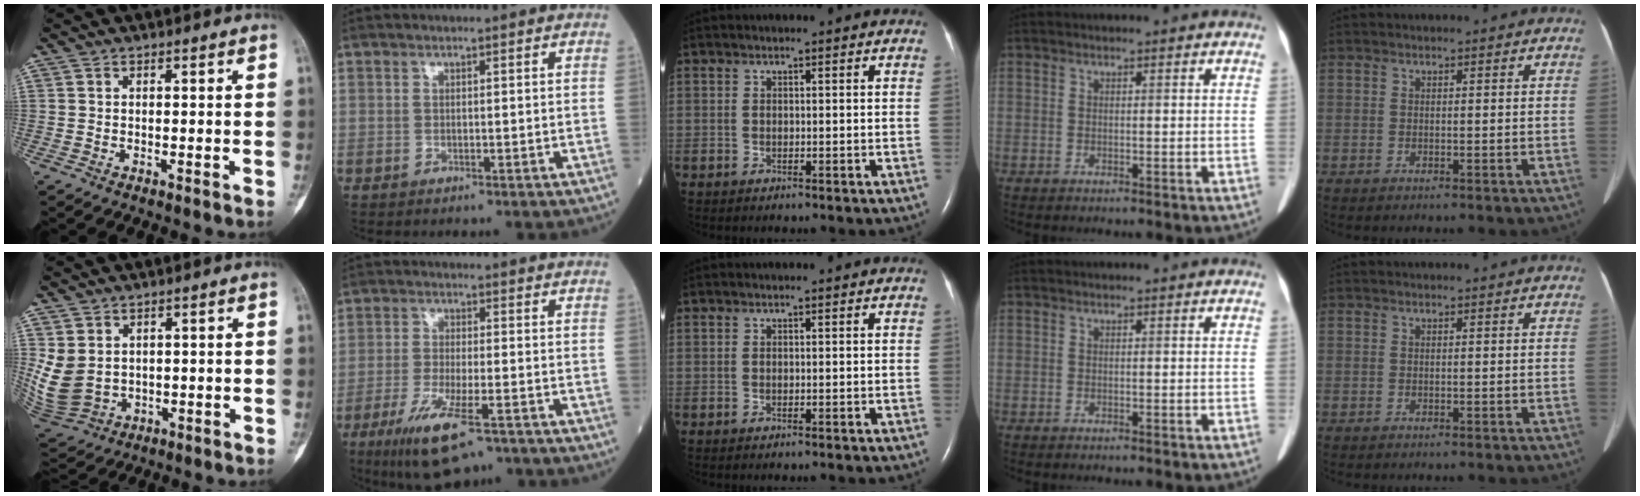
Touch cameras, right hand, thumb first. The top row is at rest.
{"thumb": {"total": 8.3, "force": [1.4, 6.7, 4.7], "torque": [-0.091, -0.010, 0.053]}, "index": {"total": 10.3, "force": [-6.4, 2.4, 7.7], "torque": [-0.142, -0.024, -0.107]}}